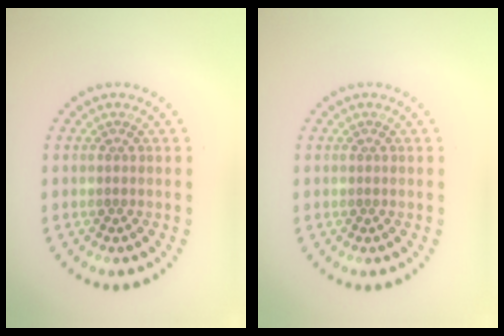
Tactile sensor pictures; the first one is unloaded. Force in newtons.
{"total": 0.0}